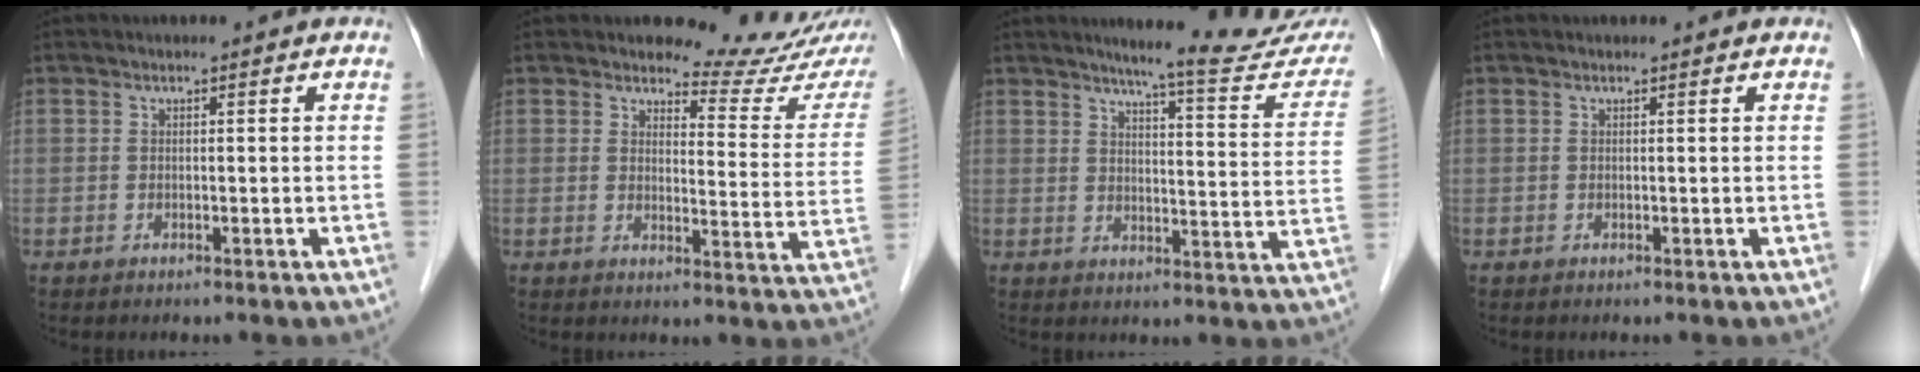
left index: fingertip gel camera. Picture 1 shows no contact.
{"total": 10.3, "force": [10.1, 1.0, 1.9], "torque": [-0.010, -0.068, 0.101]}
{"total": 16.2, "force": [14.5, 0.6, 7.2], "torque": [-0.084, -0.053, 0.165]}
{"total": 0.7, "force": [0.7, 0.2, 0.1], "torque": [-0.008, 0.011, 0.008]}